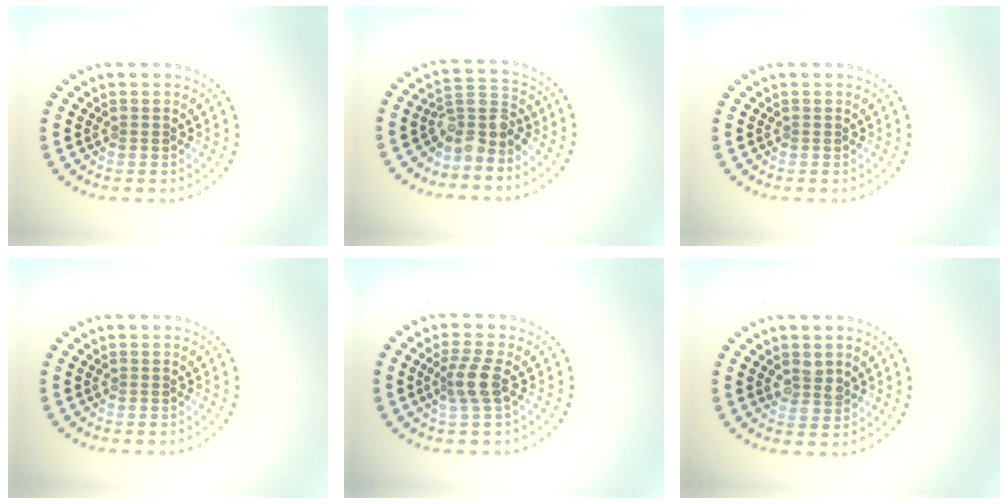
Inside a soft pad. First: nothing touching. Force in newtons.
{"total": 3.3, "press": 2.5, "slide": 2.1}
{"total": 0.0}
{"total": 0.0}
{"total": 2.6, "press": 2.0, "slide": 1.7}
{"total": 1.7, "press": 1.6, "slide": 0.5}